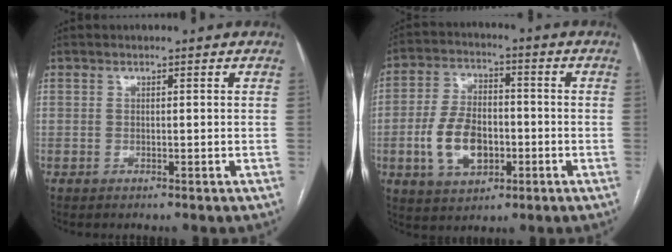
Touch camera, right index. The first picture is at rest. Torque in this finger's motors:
{"motor_torque": [1.31, -0.69, 0.76, 0.18]}